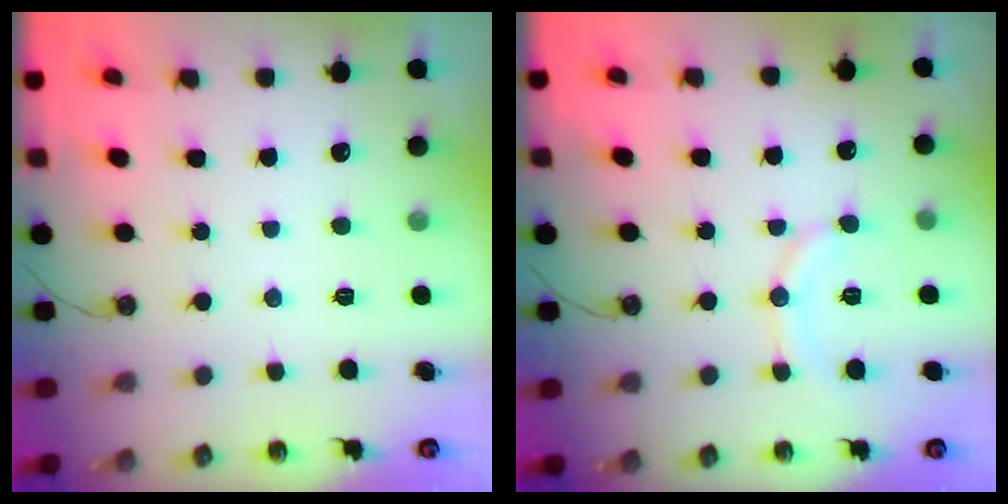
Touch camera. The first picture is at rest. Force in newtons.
{"total": 8.4, "press": 8.2, "slide": 1.6}